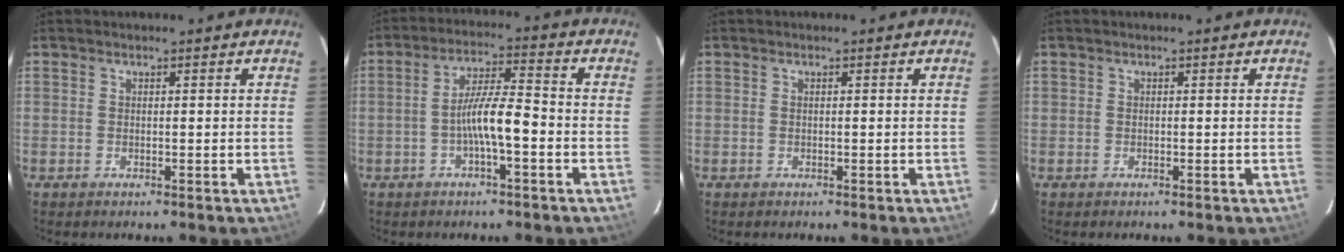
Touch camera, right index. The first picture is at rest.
{"total": 7.1, "force": [-2.5, 0.8, 6.6], "torque": [-0.127, 0.009, -0.043]}
{"total": 0.0}
{"total": 0.0}